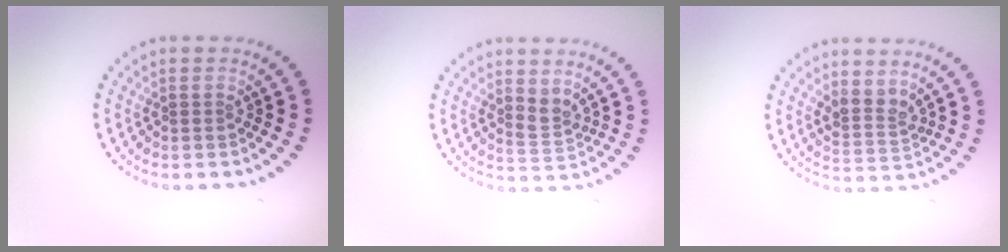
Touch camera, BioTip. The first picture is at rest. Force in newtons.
{"total": 1.7, "press": 1.3, "slide": 1.1}
{"total": 2.3, "press": 1.8, "slide": 1.4}